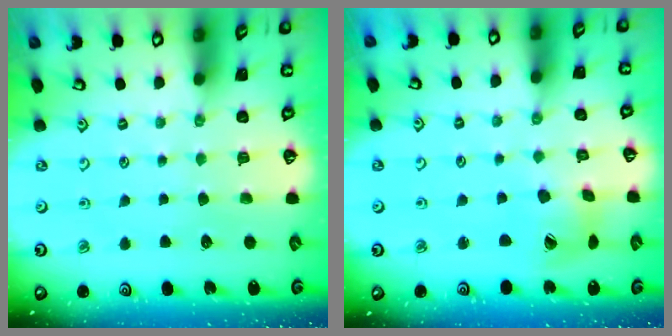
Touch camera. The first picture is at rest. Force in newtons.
{"total": 9.2, "press": 9.1, "slide": 1.2}